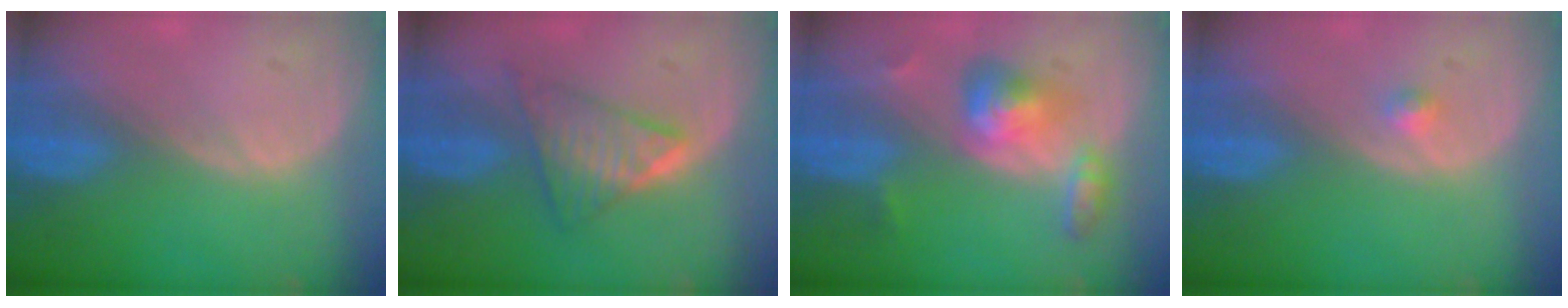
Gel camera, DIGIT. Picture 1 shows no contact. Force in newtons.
{"total": 5.8, "press": 5.8, "slide": 0.8}
{"total": 6.2, "press": 5.5, "slide": 2.8}
{"total": 1.2, "press": 1.1, "slide": 0.6}